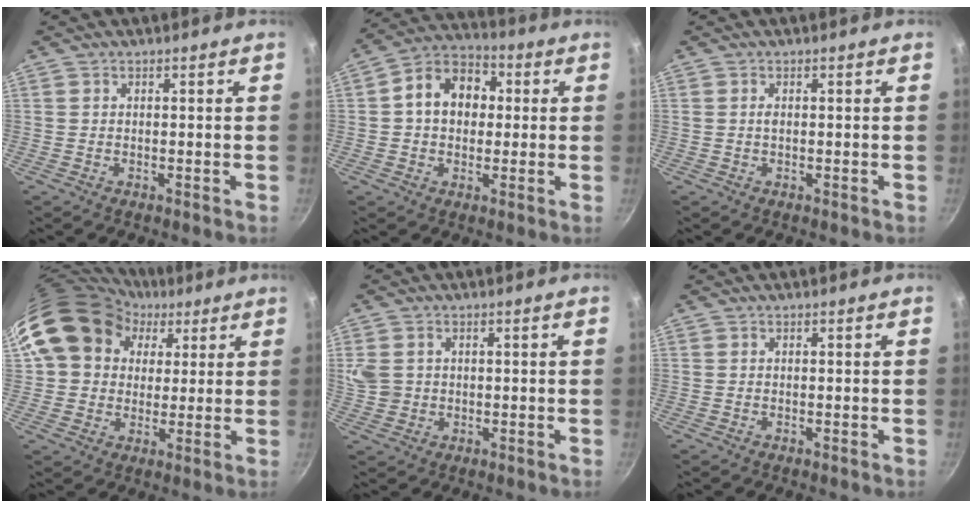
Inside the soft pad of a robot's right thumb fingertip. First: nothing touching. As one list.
[{"total": 11.9, "force": [1.4, 9.1, 7.6], "torque": [-0.083, 0.027, 0.003]}, {"total": 0.7, "force": [0.1, 0.3, 0.6], "torque": [-0.011, 0.002, 0.000]}, {"total": 14.8, "force": [5.6, 12.1, 6.4], "torque": [-0.082, 0.010, 0.088]}, {"total": 5.0, "force": [1.0, 4.2, 2.6], "torque": [-0.042, -0.005, 0.023]}, {"total": 0.0}]